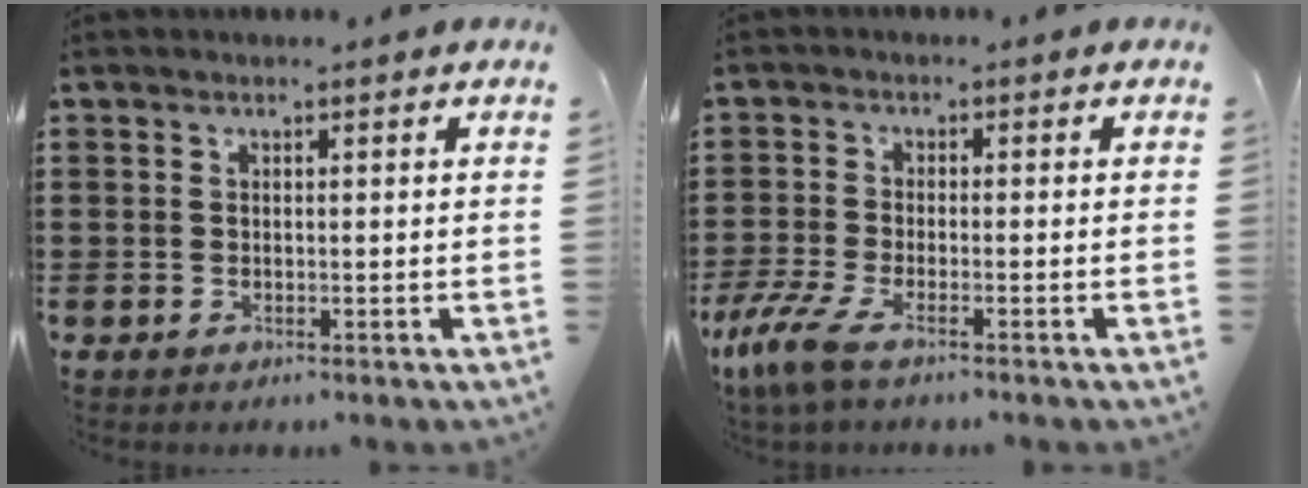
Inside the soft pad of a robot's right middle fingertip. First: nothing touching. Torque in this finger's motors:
{"motor_torque": [1.08, -0.29, 0.49, 0.16]}